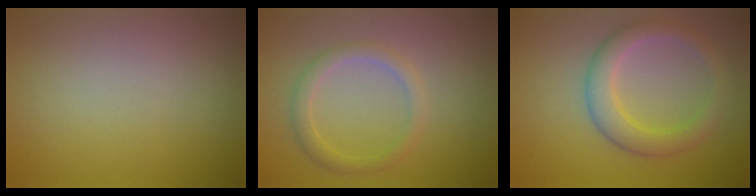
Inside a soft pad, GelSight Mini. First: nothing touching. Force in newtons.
{"total": 2.2, "press": 2.2, "slide": 0.2}
{"total": 3.7, "press": 3.7, "slide": 0.2}